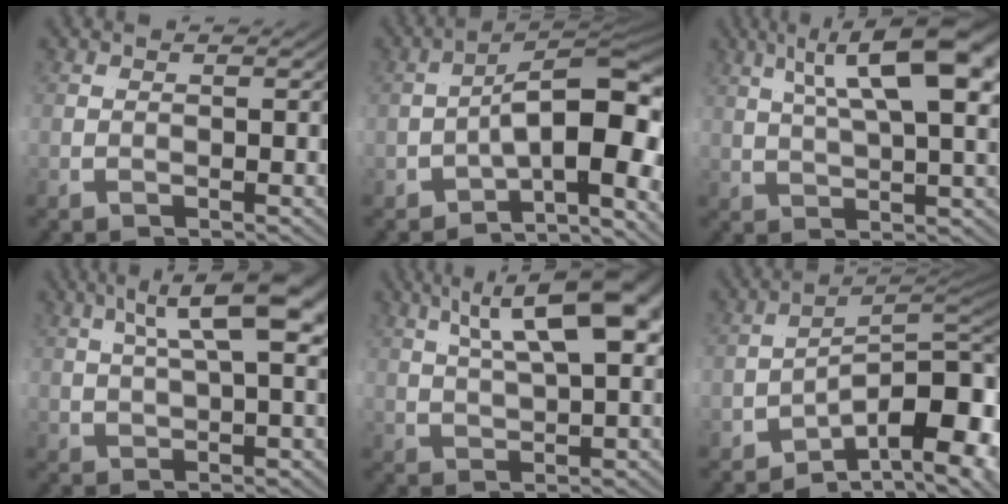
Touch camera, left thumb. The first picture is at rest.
{"total": 8.9, "force": [-2.5, 3.1, 7.9], "torque": [-0.121, 0.000, -0.044]}
{"total": 7.0, "force": [3.1, -0.6, 6.2], "torque": [-0.062, 0.049, 0.029]}
{"total": 4.7, "force": [1.8, -1.1, 4.2], "torque": [-0.050, 0.036, 0.017]}
{"total": 6.1, "force": [2.8, -0.2, 5.5], "torque": [-0.058, 0.039, 0.029]}
{"total": 8.2, "force": [-3.8, 1.7, 7.1], "torque": [-0.101, -0.001, -0.063]}